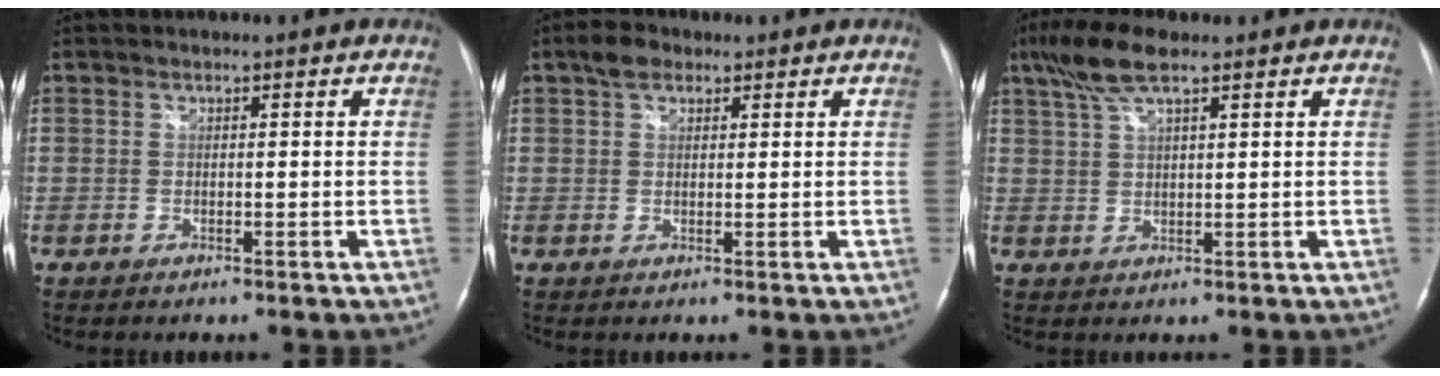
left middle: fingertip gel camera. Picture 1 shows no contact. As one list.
[{"total": 3.1, "force": [2.0, 1.9, 1.6], "torque": [-0.034, 0.015, 0.035]}, {"total": 6.6, "force": [4.3, 1.4, 4.7], "torque": [-0.106, 0.020, 0.084]}]